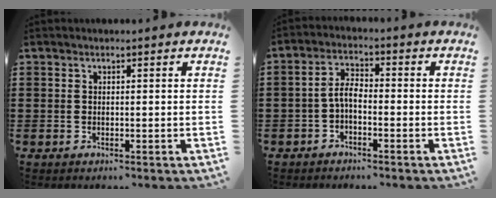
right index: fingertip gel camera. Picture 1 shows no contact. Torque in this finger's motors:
{"motor_torque": [0.62, -0.48, 0.20, 0.11]}